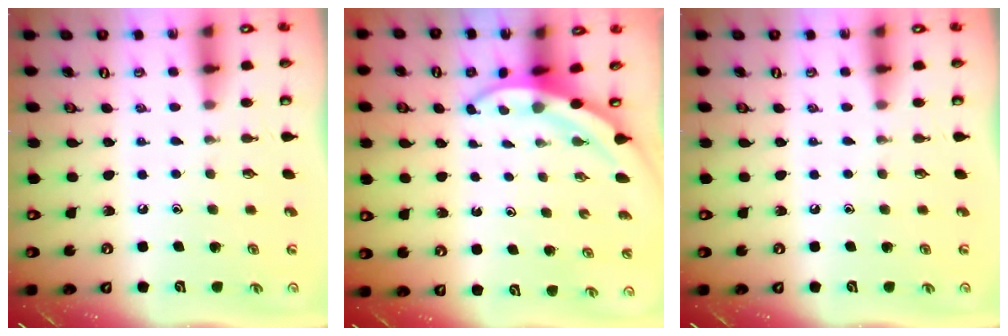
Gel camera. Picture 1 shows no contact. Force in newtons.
{"total": 4.8, "press": 4.7, "slide": 0.2}
{"total": 0.0}